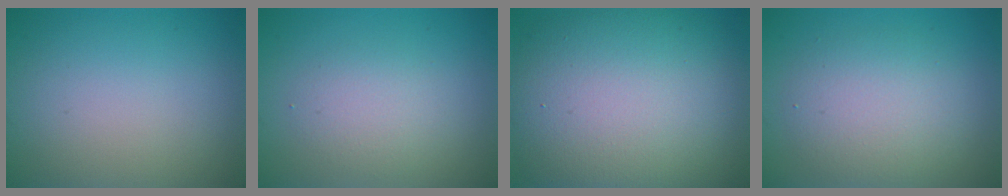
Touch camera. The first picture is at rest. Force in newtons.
{"total": 2.4, "press": 2.4, "slide": 0.1}
{"total": 15.0, "press": 15.0, "slide": 0.7}
{"total": 4.4, "press": 4.4, "slide": 0.2}